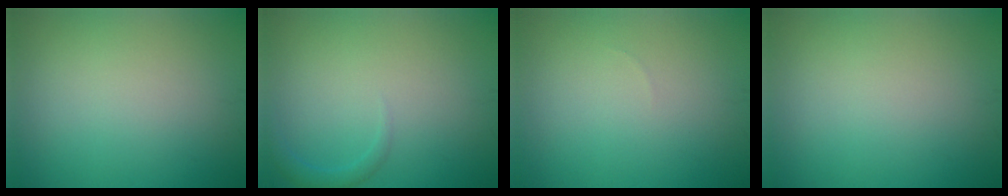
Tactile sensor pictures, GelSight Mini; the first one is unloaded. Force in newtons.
{"total": 1.1, "press": 1.1, "slide": 0.1}
{"total": 0.0}
{"total": 0.0}